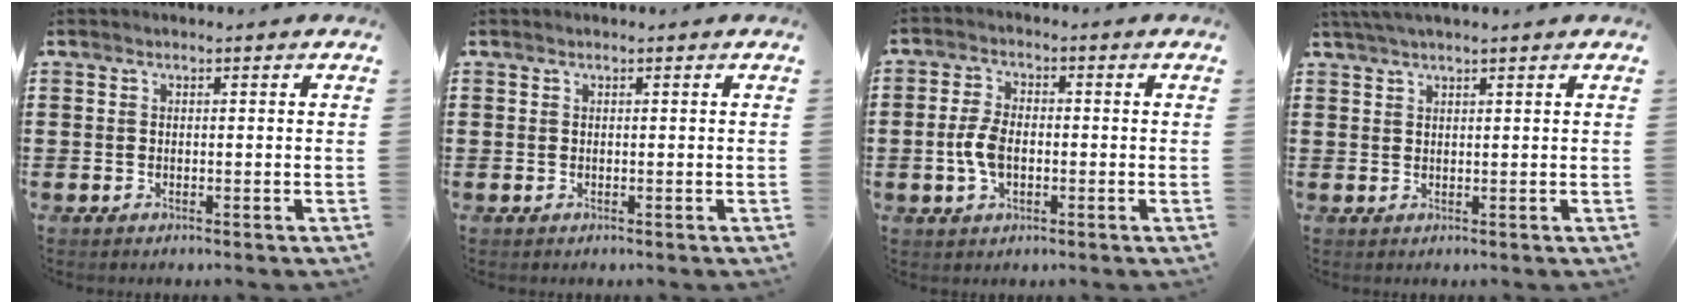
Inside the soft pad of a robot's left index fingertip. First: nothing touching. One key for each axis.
{"total": 0.0}
{"total": 5.1, "fx": -0.8, "fy": 2.9, "fz": 4.2, "tx": -0.104, "ty": -0.004, "tz": -0.021}
{"total": 2.0, "fx": 1.6, "fy": -0.1, "fz": 1.1, "tx": -0.023, "ty": 0.003, "tz": 0.031}